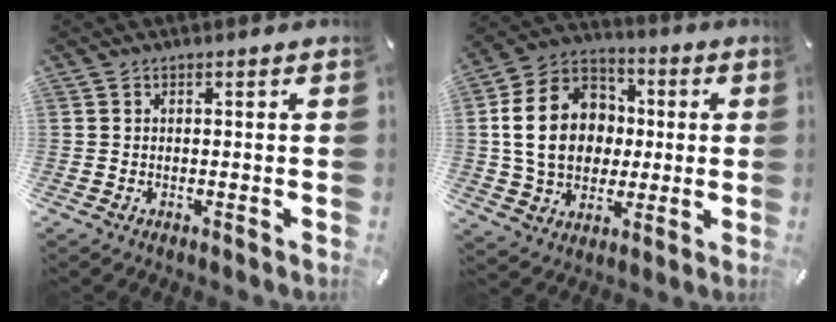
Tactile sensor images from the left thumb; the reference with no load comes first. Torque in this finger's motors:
{"motor_torque": [1.91, 3.09, 1.37, -0.99, 0.58]}